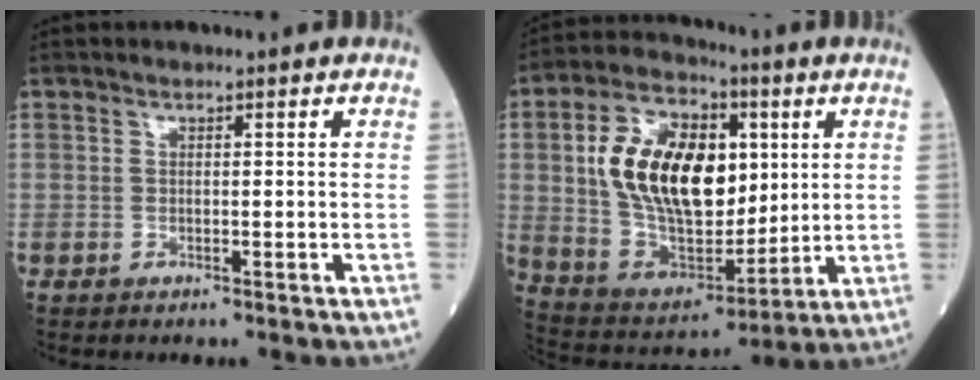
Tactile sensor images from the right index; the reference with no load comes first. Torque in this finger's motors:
{"motor_torque": [1.95, 0.19, 1.06, 0.21]}